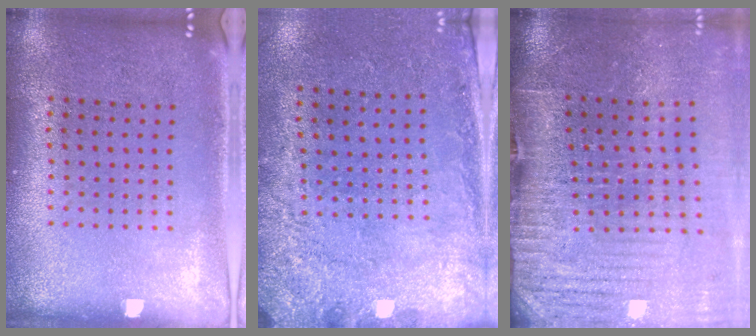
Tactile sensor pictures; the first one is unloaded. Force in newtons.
{"total": 2.8, "press": 2.0, "slide": 1.9}
{"total": 4.3, "press": 3.7, "slide": 2.2}